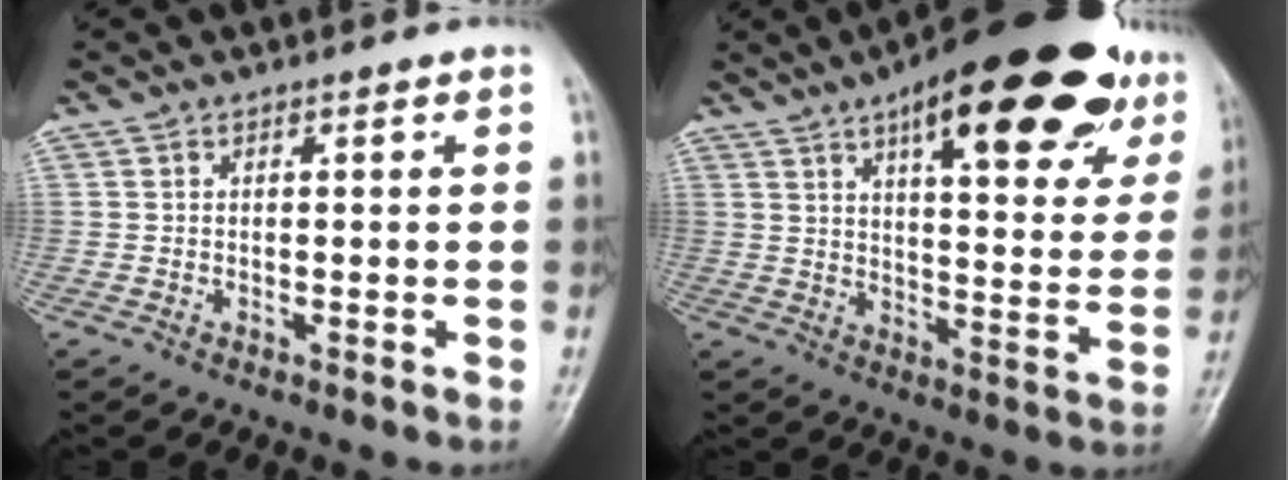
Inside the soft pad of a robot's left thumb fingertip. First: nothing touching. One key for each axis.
{"total": 26.8, "fx": 15.8, "fy": 9.2, "fz": 19.6, "tx": -0.247, "ty": -0.028, "tz": 0.218}